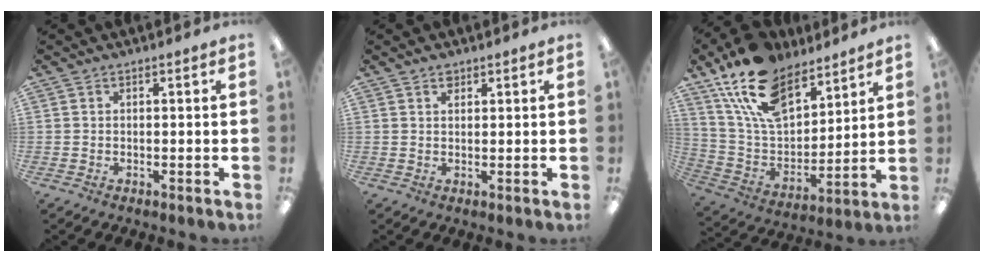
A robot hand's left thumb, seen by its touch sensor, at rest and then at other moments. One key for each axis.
{"total": 1.7, "fx": 1.3, "fy": 0.9, "fz": 0.7, "tx": -0.008, "ty": -0.003, "tz": 0.022}
{"total": 19.4, "fx": 13.7, "fy": 9.9, "fz": 9.6, "tx": -0.198, "ty": -0.063, "tz": 0.253}